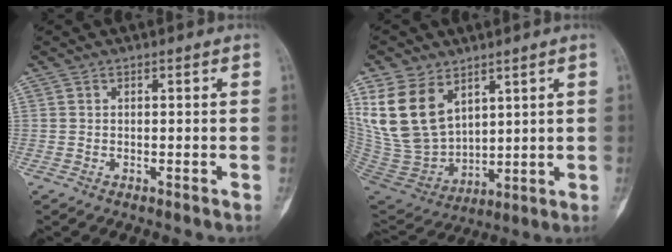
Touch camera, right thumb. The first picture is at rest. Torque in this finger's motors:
{"motor_torque": [-0.76, 2.21, 2.43, 0.34, 0.29]}